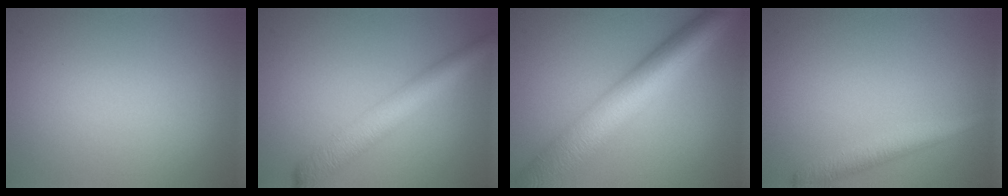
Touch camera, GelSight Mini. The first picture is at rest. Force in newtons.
{"total": 5.2, "press": 5.2, "slide": 0.1}
{"total": 9.7, "press": 9.7, "slide": 0.3}
{"total": 3.1, "press": 3.1, "slide": 0.2}